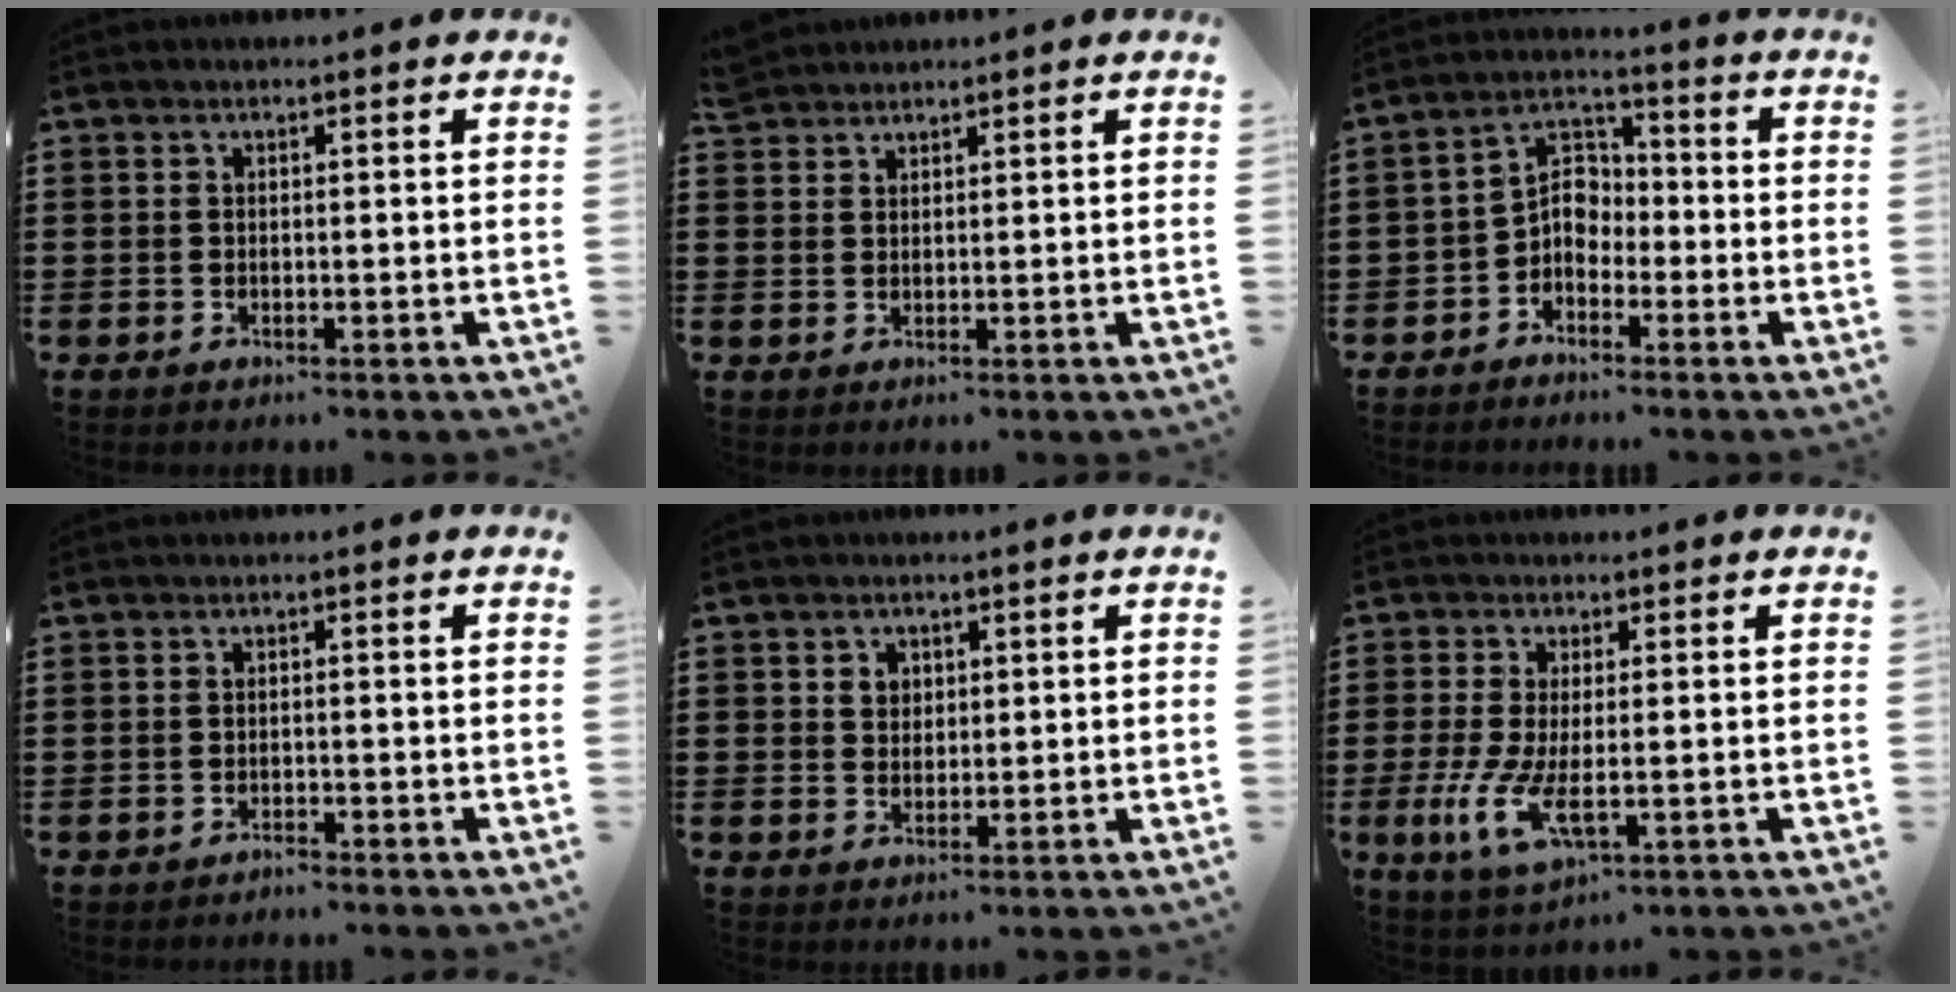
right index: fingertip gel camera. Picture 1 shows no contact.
{"total": 2.2, "force": [2.1, 0.8, 0.0], "torque": [-0.006, 0.003, 0.042]}
{"total": 4.2, "force": [-2.0, 3.1, 2.0], "torque": [-0.045, 0.012, -0.045]}
{"total": 1.0, "force": [-1.0, 0.0, 0.1], "torque": [-0.005, 0.001, -0.021]}
{"total": 2.1, "force": [0.8, 1.8, 0.7], "torque": [-0.021, 0.010, 0.015]}
{"total": 7.1, "force": [-1.6, 2.2, 6.6], "torque": [-0.155, -0.025, -0.029]}